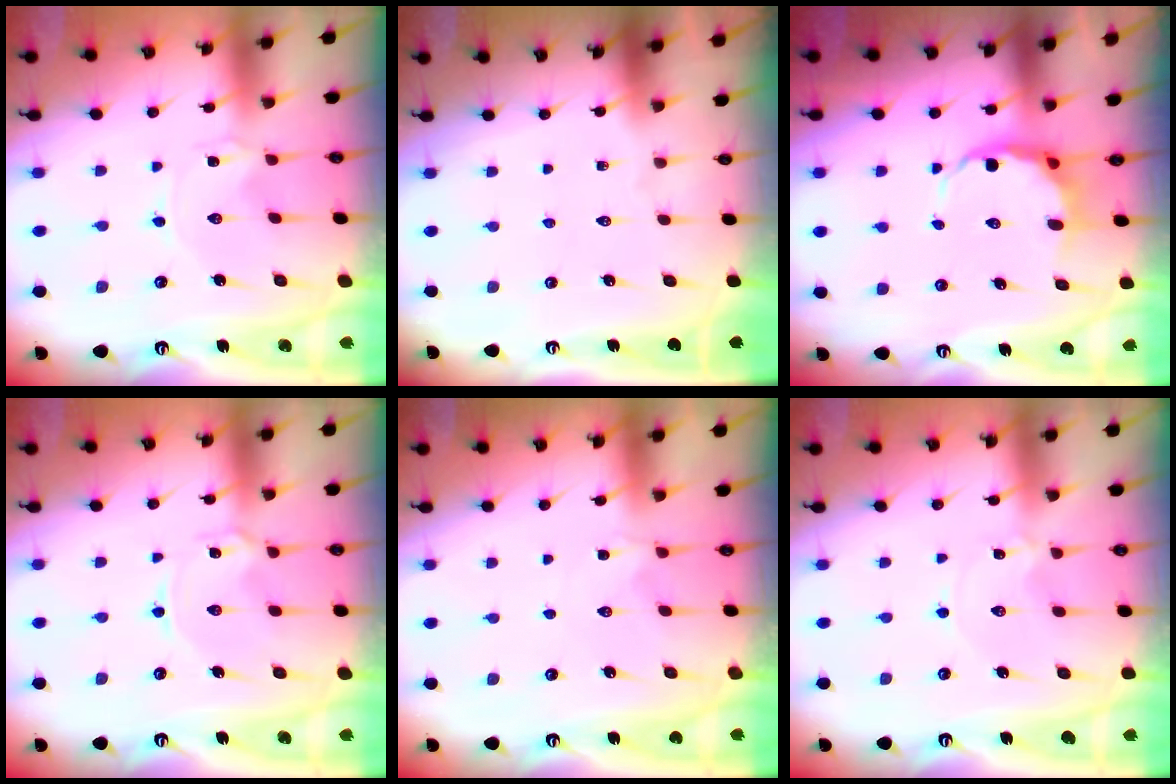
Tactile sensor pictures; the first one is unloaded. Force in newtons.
{"total": 0.0}
{"total": 6.2, "press": 5.8, "slide": 2.1}
{"total": 2.4, "press": 2.4, "slide": 0.3}
{"total": 1.9, "press": 1.8, "slide": 0.5}
{"total": 0.0}